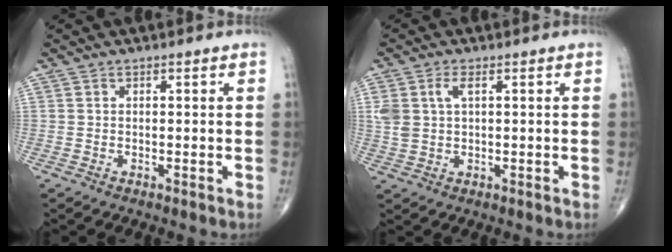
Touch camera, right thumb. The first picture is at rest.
{"total": 3.8, "force": [0.9, 2.2, 3.0], "torque": [-0.072, 0.009, 0.021]}